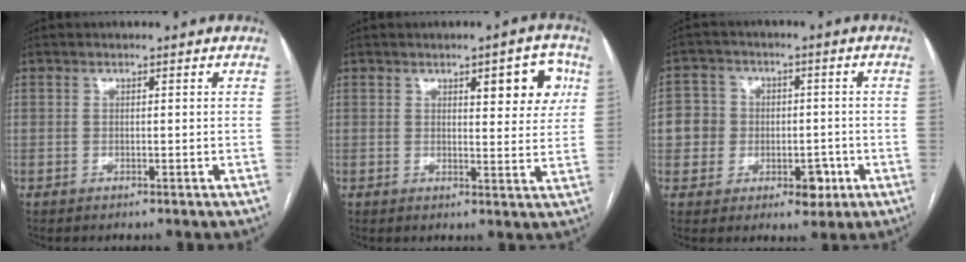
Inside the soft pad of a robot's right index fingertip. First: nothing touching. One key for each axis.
{"total": 7.0, "fx": 2.9, "fy": 2.2, "fz": 6.0, "tx": -0.065, "ty": 0.008, "tz": 0.033}
{"total": 7.8, "fx": -1.2, "fy": 7.1, "fz": 2.8, "tx": -0.035, "ty": 0.029, "tz": -0.010}